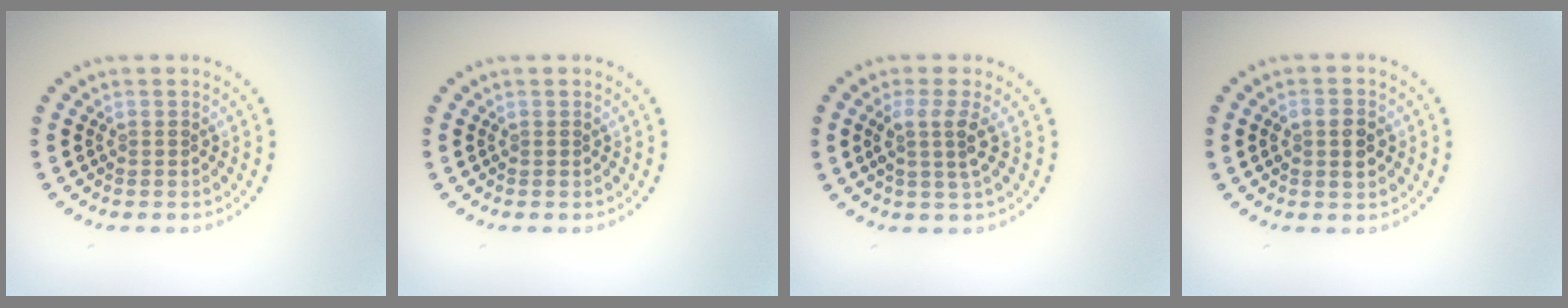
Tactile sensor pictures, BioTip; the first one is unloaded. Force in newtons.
{"total": 0.0}
{"total": 2.4, "press": 1.8, "slide": 1.6}
{"total": 2.2, "press": 2.2, "slide": 0.2}